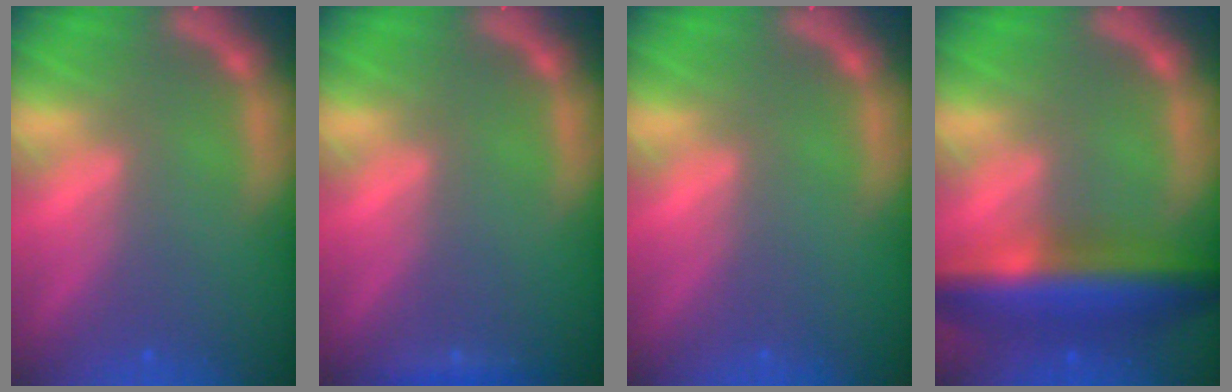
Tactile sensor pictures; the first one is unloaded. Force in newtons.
{"total": 0.9}
{"total": 0.0}
{"total": 9.0}